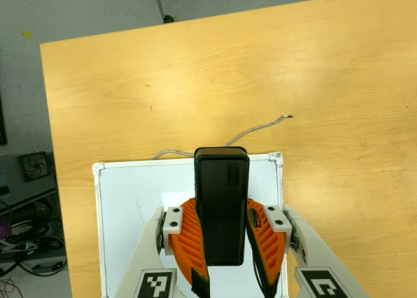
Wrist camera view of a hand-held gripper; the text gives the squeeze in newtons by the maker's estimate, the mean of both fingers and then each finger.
{"total": 10.0, "left": 8.5, "right": 11.5}